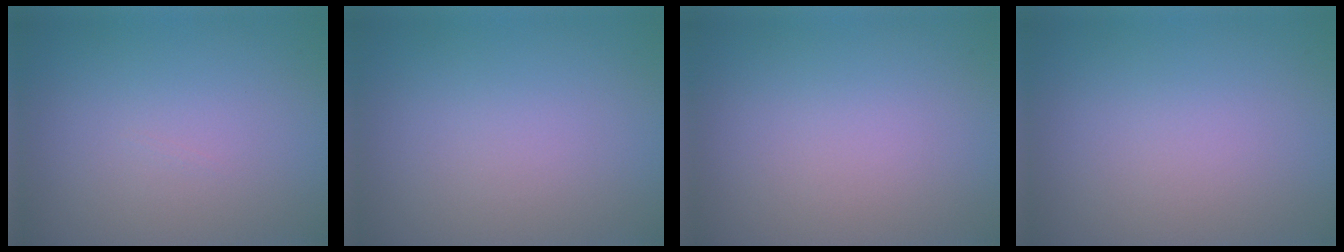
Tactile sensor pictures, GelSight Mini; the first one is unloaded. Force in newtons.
{"total": 0.0}
{"total": 0.0}
{"total": 0.0}